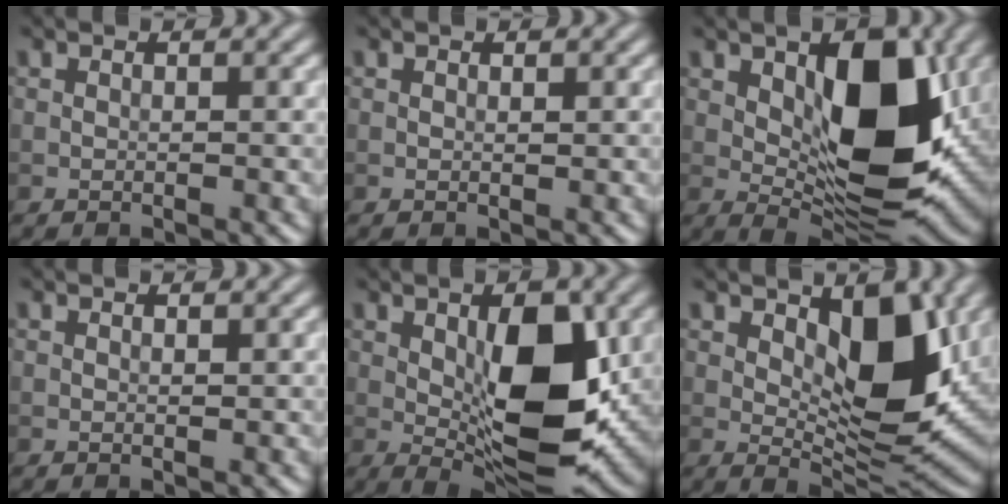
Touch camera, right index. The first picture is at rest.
{"total": 0.0}
{"total": 10.9, "force": [1.7, 5.2, 9.5], "torque": [-0.139, -0.008, 0.034]}
{"total": 0.0}
{"total": 9.7, "force": [0.6, 4.2, 8.7], "torque": [-0.136, -0.008, 0.018]}
{"total": 8.5, "force": [2.2, 4.0, 7.1], "torque": [-0.105, -0.015, 0.040]}